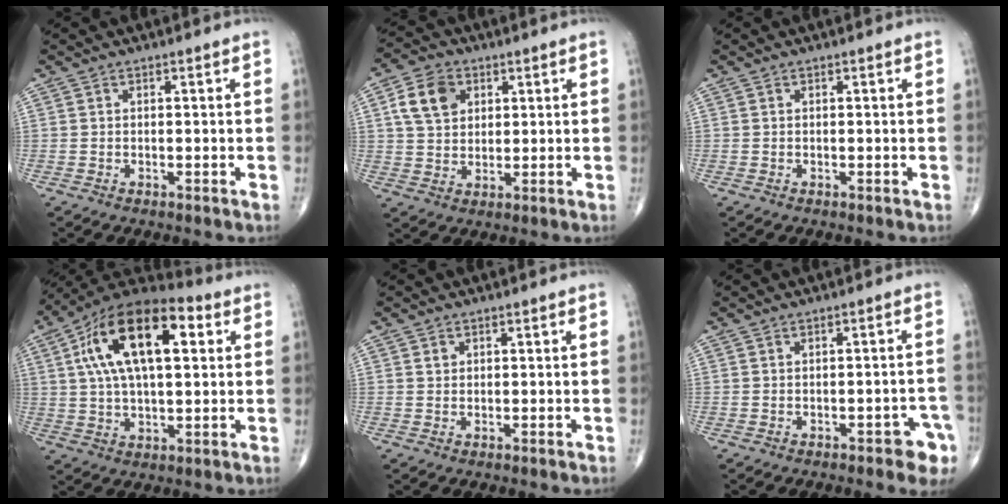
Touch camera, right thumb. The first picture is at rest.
{"total": 8.4, "force": [2.9, 6.3, 4.8], "torque": [-0.072, -0.002, 0.052]}
{"total": 0.0}
{"total": 20.7, "force": [5.5, 9.8, 17.4], "torque": [-0.293, 0.017, 0.083]}
{"total": 1.0, "force": [0.4, 0.8, 0.3], "torque": [0.000, -0.002, 0.007]}
{"total": 5.1, "force": [-2.9, 2.2, 3.6], "torque": [-0.023, 0.020, -0.033]}